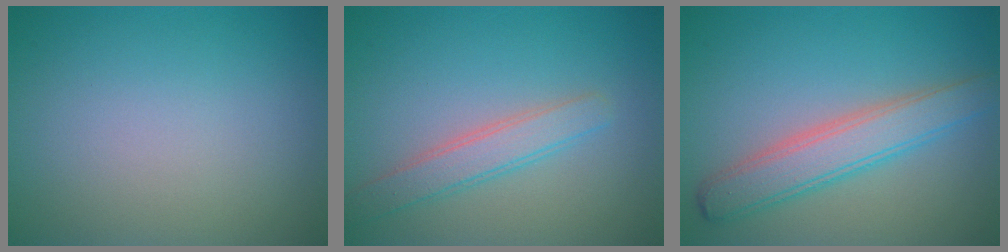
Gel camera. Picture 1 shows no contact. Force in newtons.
{"total": 2.7, "press": 2.7, "slide": 0.1}
{"total": 4.4, "press": 4.4, "slide": 0.2}